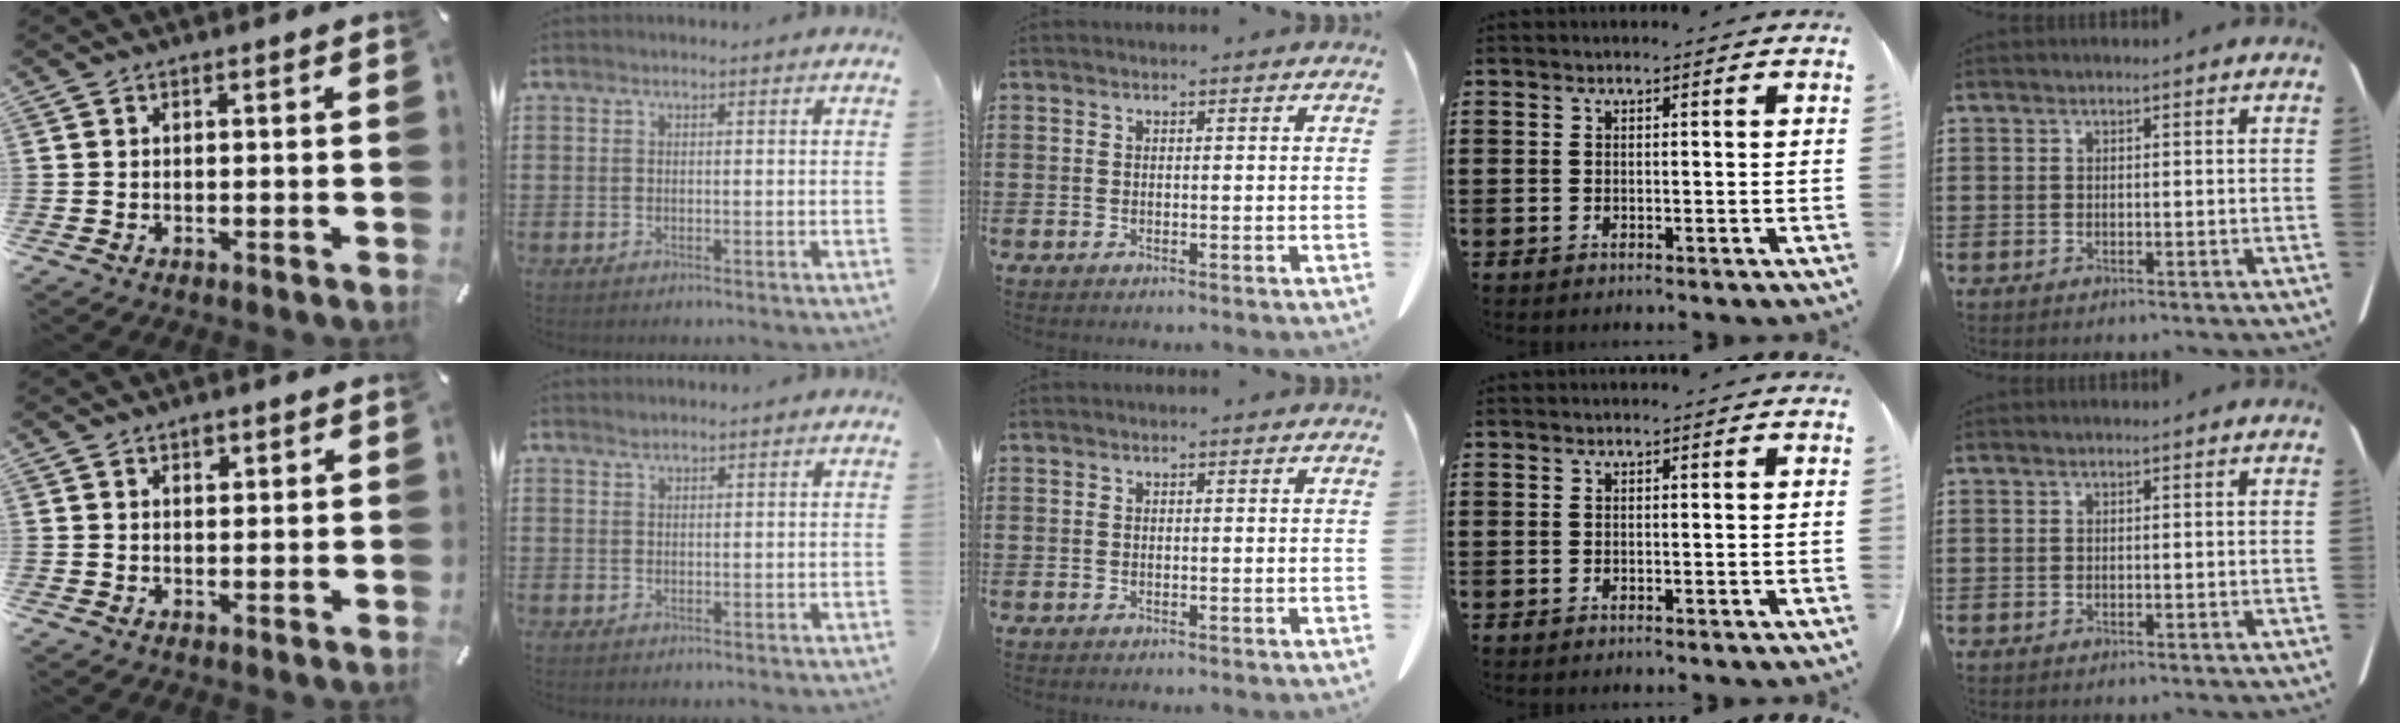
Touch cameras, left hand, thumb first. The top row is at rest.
{"thumb": {"total": 1.5, "force": [0.7, 1.1, 0.7], "torque": [-0.007, -0.001, 0.012]}, "index": {"total": 0.9, "force": [0.9, 0.2, 0.1], "torque": [-0.005, -0.001, 0.017]}}